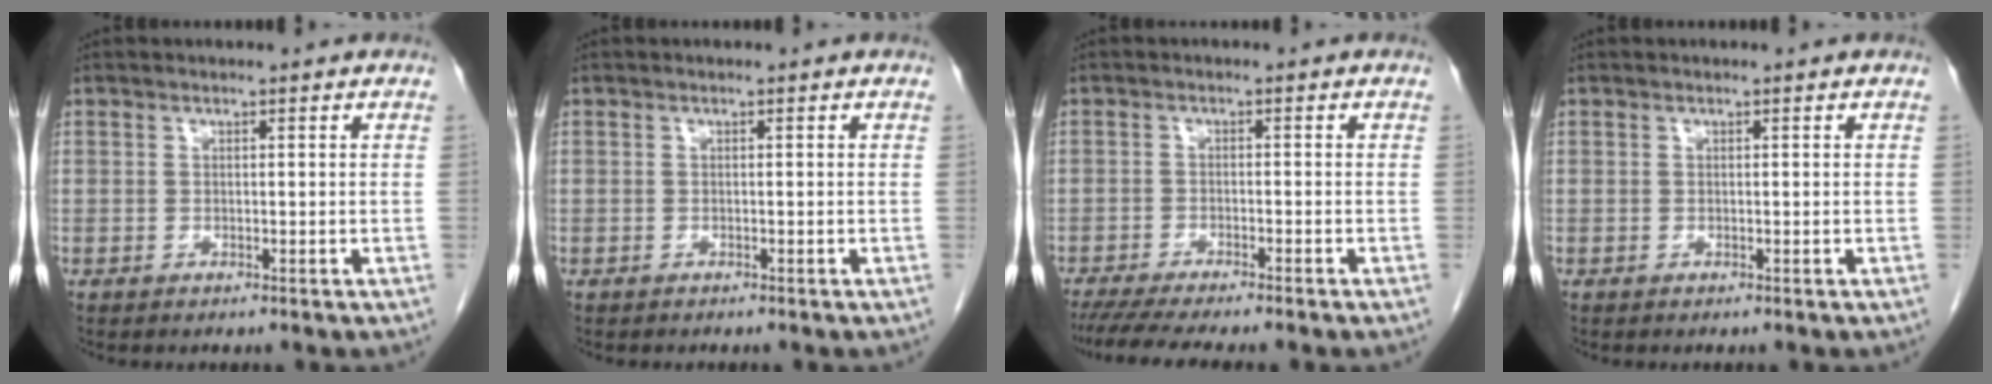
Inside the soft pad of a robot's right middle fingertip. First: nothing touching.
{"total": 0.0}
{"total": 9.0, "force": [-7.7, 0.1, 4.6], "torque": [-0.060, -0.017, -0.119]}
{"total": 0.0}